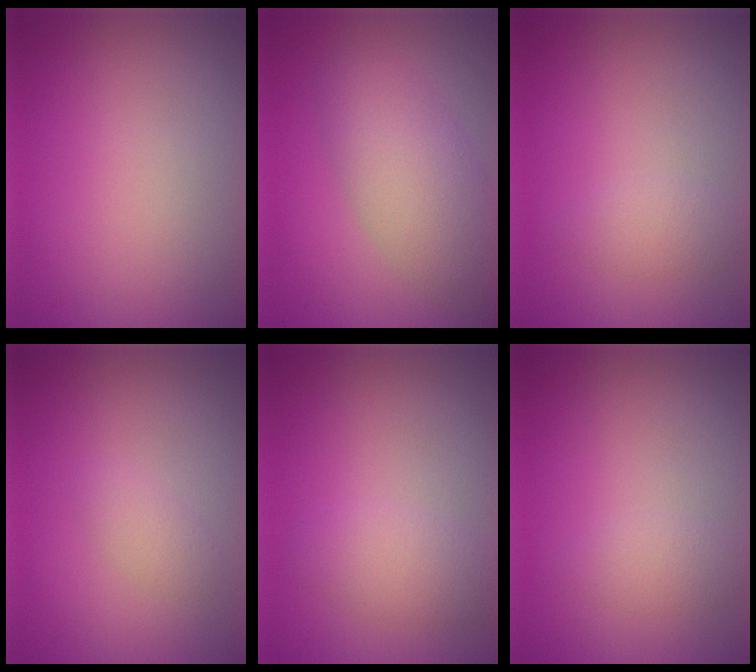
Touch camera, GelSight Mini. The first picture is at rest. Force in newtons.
{"total": 6.0, "press": 6.0, "slide": 0.2}
{"total": 1.5, "press": 1.5, "slide": 0.1}
{"total": 1.2, "press": 1.2, "slide": 0.0}
{"total": 2.7, "press": 2.7, "slide": 0.1}
{"total": 1.5, "press": 1.5, "slide": 0.1}